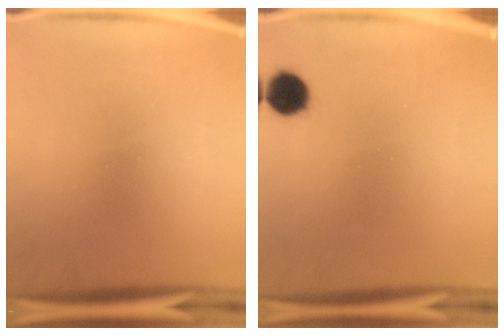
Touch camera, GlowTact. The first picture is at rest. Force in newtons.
{"total": 5.4}